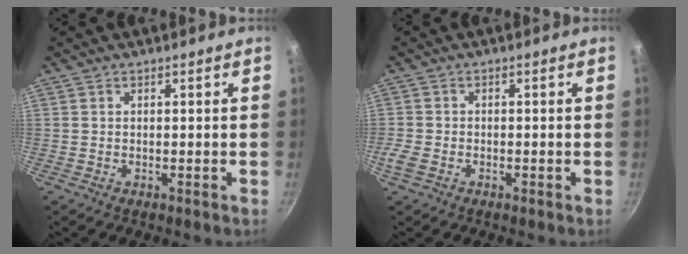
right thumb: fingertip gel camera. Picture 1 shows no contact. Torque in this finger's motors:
{"motor_torque": [-0.13, -0.30, 0.26, 0.07, -0.06]}